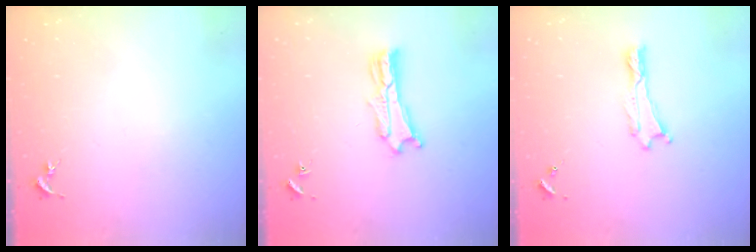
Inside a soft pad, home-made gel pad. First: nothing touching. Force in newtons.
{"total": 2.5, "press": 2.5, "slide": 0.1}
{"total": 0.0}